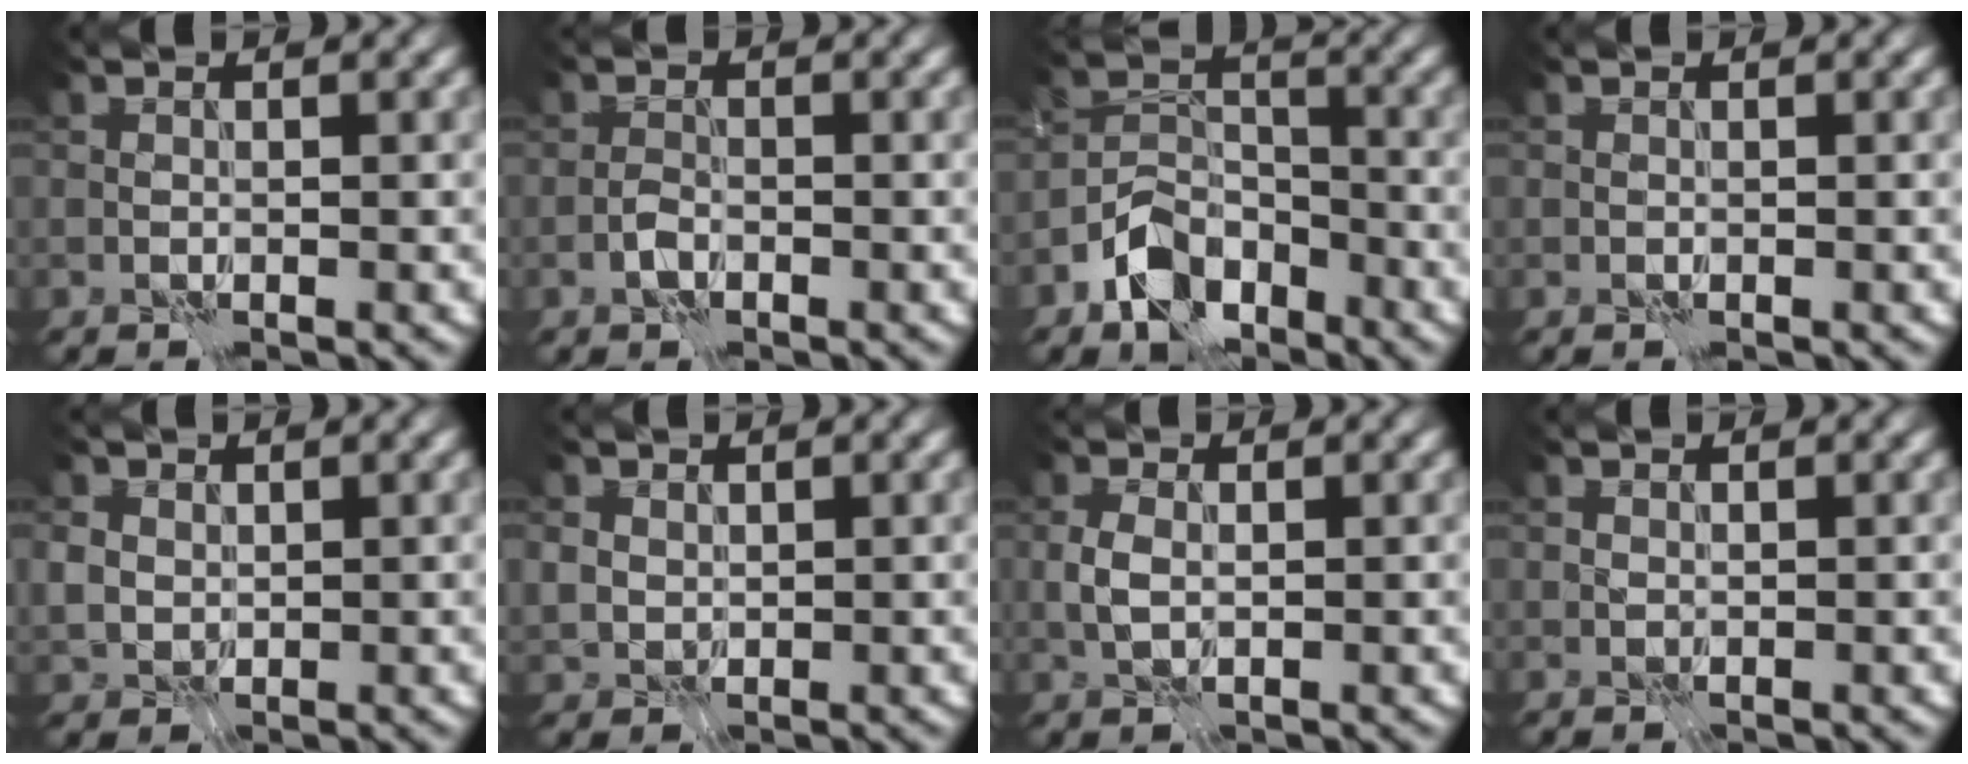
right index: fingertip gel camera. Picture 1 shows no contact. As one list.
[{"total": 1.0, "force": [-0.7, 0.5, 0.6], "torque": [-0.012, 0.005, -0.016]}, {"total": 5.7, "force": [-3.7, 3.5, 2.7], "torque": [-0.044, 0.000, -0.076]}, {"total": 0.0}, {"total": 2.3, "force": [0.6, 2.0, 0.9], "torque": [-0.026, 0.000, 0.013]}, {"total": 1.8, "force": [0.7, 1.6, 0.6], "torque": [-0.015, -0.002, 0.015]}, {"total": 1.8, "force": [0.1, 1.2, 1.4], "torque": [-0.035, 0.001, 0.003]}, {"total": 0.0}]